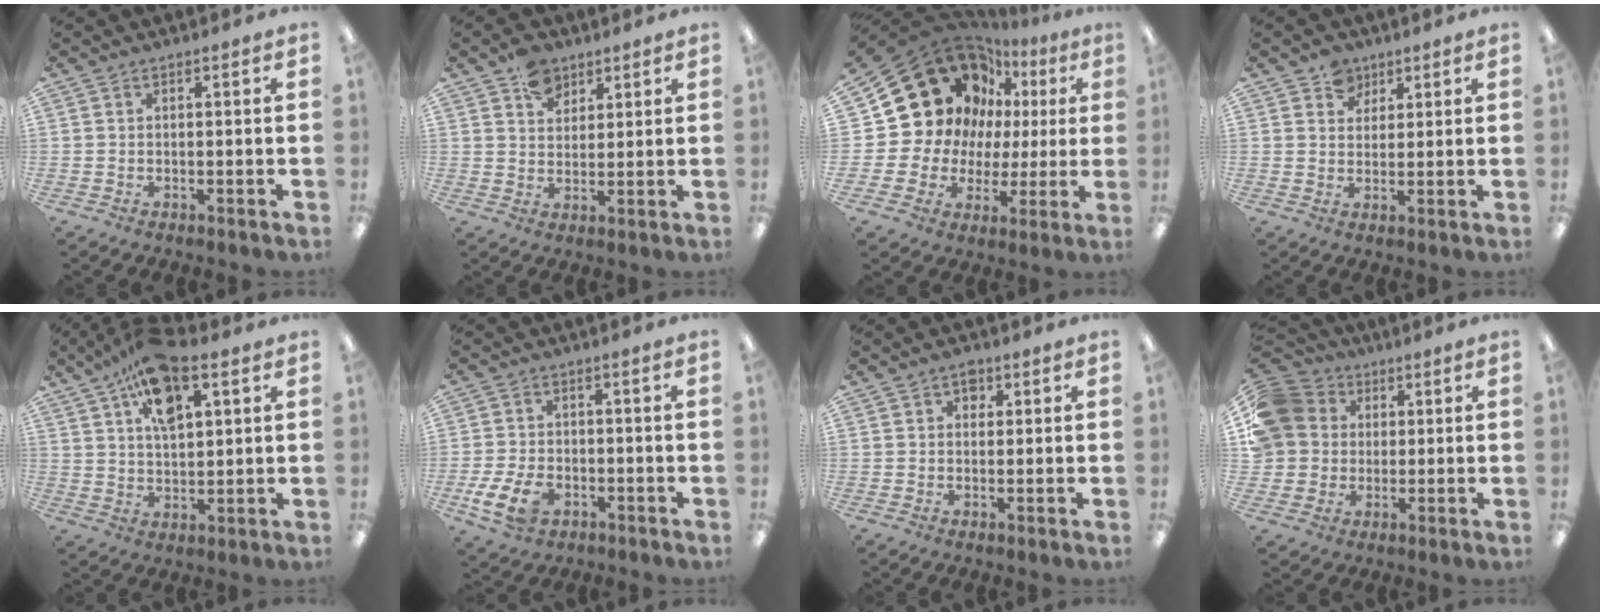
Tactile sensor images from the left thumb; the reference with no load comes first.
{"total": 6.8, "force": [4.4, 4.7, 2.3], "torque": [-0.030, -0.012, 0.079]}
{"total": 21.9, "force": [10.2, 17.2, 8.9], "torque": [-0.164, -0.066, 0.216]}
{"total": 5.5, "force": [3.7, 3.9, 1.0], "torque": [-0.011, -0.009, 0.068]}
{"total": 13.3, "force": [7.8, 6.1, 8.8], "torque": [-0.144, -0.023, 0.138]}
{"total": 8.7, "force": [-3.6, 5.2, 5.9], "torque": [-0.134, 0.005, -0.064]}
{"total": 3.2, "force": [1.5, 2.3, 1.7], "torque": [-0.013, -0.004, 0.021]}
{"total": 14.1, "force": [3.4, 12.6, 5.3], "torque": [-0.117, 0.009, 0.072]}